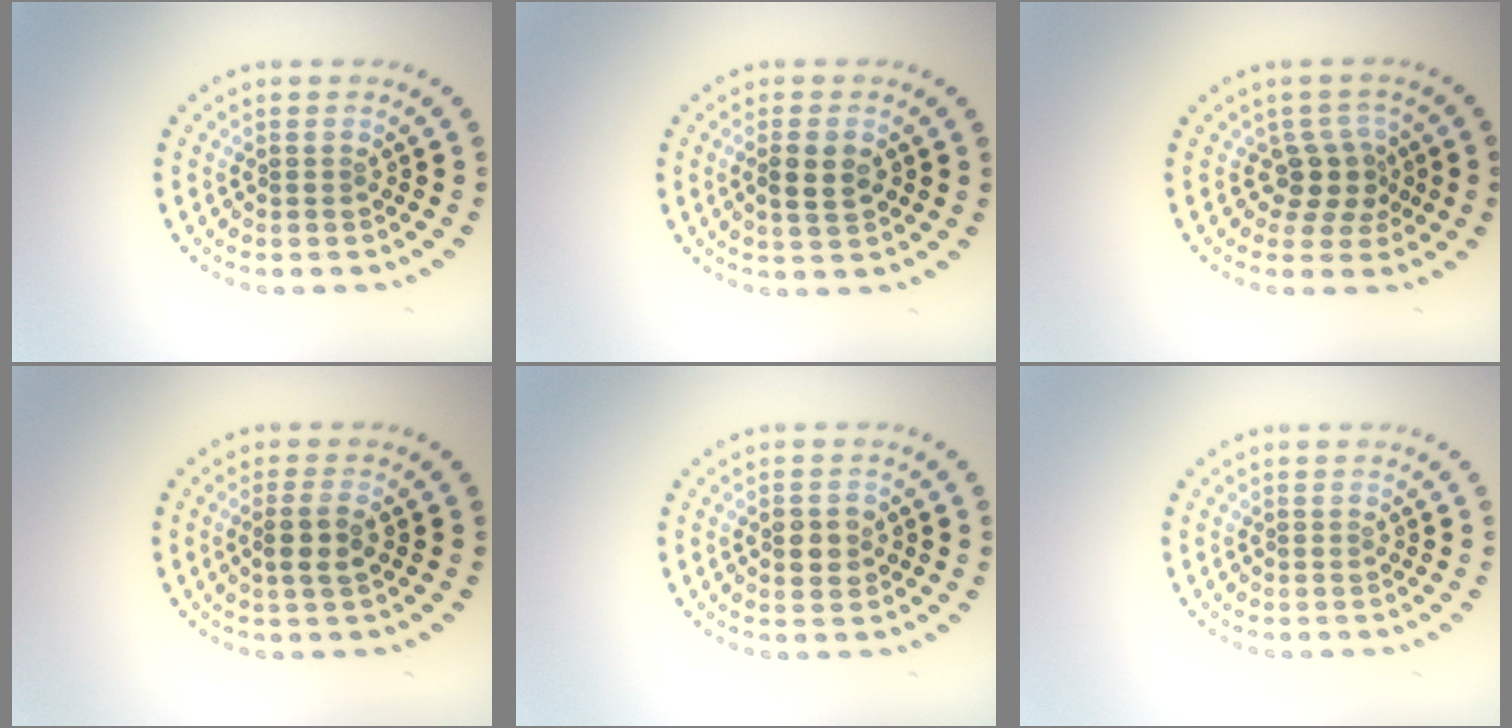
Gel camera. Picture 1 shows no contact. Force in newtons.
{"total": 2.3, "press": 2.2, "slide": 0.7}
{"total": 2.8, "press": 2.2, "slide": 1.8}
{"total": 2.1, "press": 1.8, "slide": 1.0}
{"total": 1.9, "press": 1.9, "slide": 0.1}
{"total": 0.0}